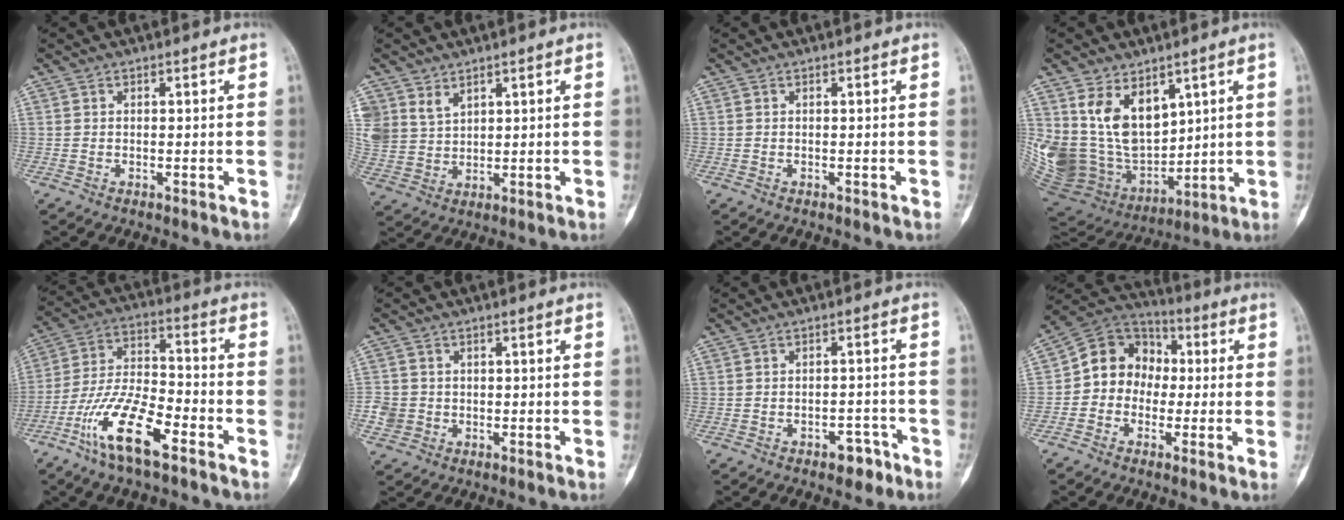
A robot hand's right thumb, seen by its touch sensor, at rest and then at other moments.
{"total": 7.4, "force": [4.5, 5.3, 2.5], "torque": [-0.040, -0.016, 0.105]}
{"total": 0.0}
{"total": 21.9, "force": [7.6, 14.9, 14.1], "torque": [-0.248, -0.036, 0.180]}
{"total": 14.5, "force": [-8.3, 4.6, 11.0], "torque": [-0.222, 0.051, -0.160]}
{"total": 3.8, "force": [-0.6, 3.6, 0.9], "torque": [0.001, 0.010, -0.011]}
{"total": 4.5, "force": [-2.8, 2.5, 2.5], "torque": [-0.014, 0.025, -0.035]}
{"total": 11.4, "force": [-0.3, 9.8, 5.7], "torque": [-0.056, 0.035, -0.023]}